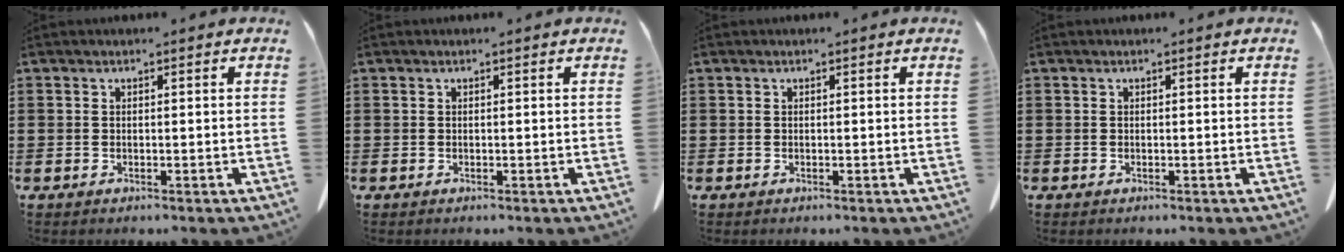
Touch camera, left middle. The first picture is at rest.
{"total": 0.0}
{"total": 0.0}
{"total": 0.0}